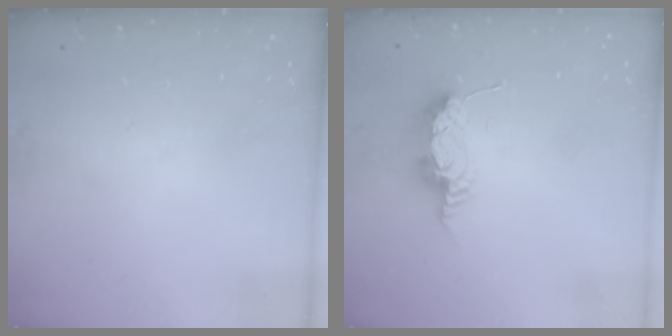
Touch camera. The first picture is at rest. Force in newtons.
{"total": 15.7, "press": 10.9, "slide": 11.3}